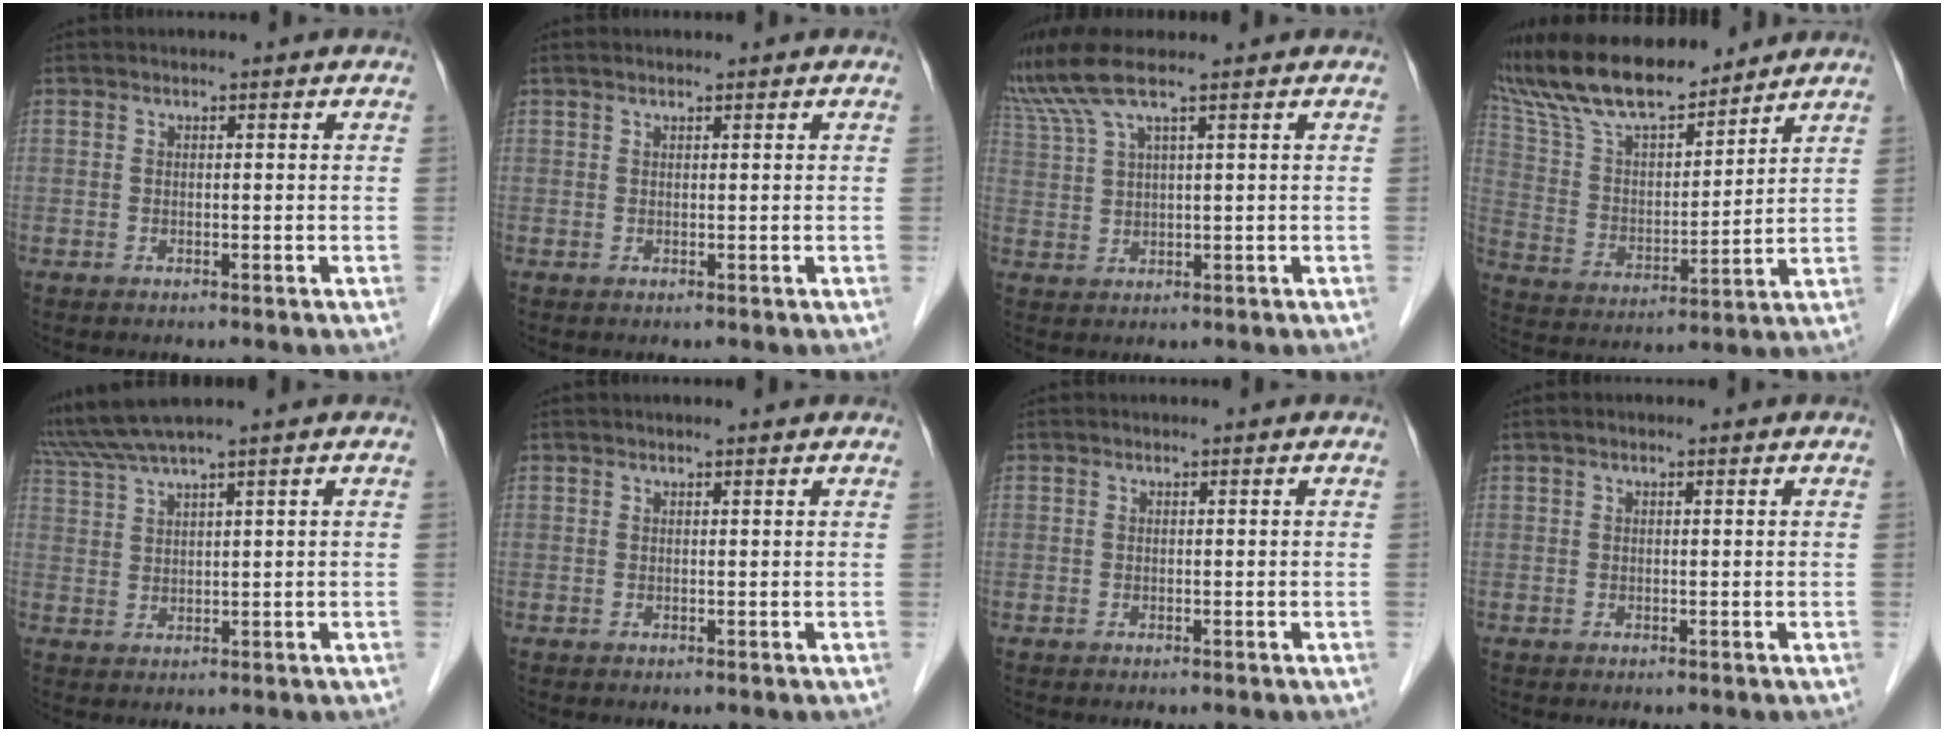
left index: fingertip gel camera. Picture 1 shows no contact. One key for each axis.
{"total": 0.7, "fx": 0.6, "fy": 0.0, "fz": 0.4, "tx": -0.011, "ty": 0.009, "tz": 0.014}
{"total": 6.6, "fx": 5.2, "fy": -0.6, "fz": 4.1, "tx": -0.099, "ty": 0.019, "tz": 0.108}
{"total": 18.1, "fx": 15.9, "fy": 4.0, "fz": 7.5, "tx": -0.149, "ty": 0.020, "tz": 0.296}
{"total": 5.8, "fx": 4.9, "fy": -1.7, "fz": 2.5, "tx": -0.063, "ty": 0.016, "tz": 0.104}
{"total": 1.6, "fx": 1.4, "fy": 0.1, "fz": 0.8, "tx": -0.007, "ty": 0.015, "tz": 0.019}
{"total": 0.0}
{"total": 0.9, "fx": 0.5, "fy": 0.2, "fz": 0.7, "tx": -0.016, "ty": 0.012, "tz": 0.007}